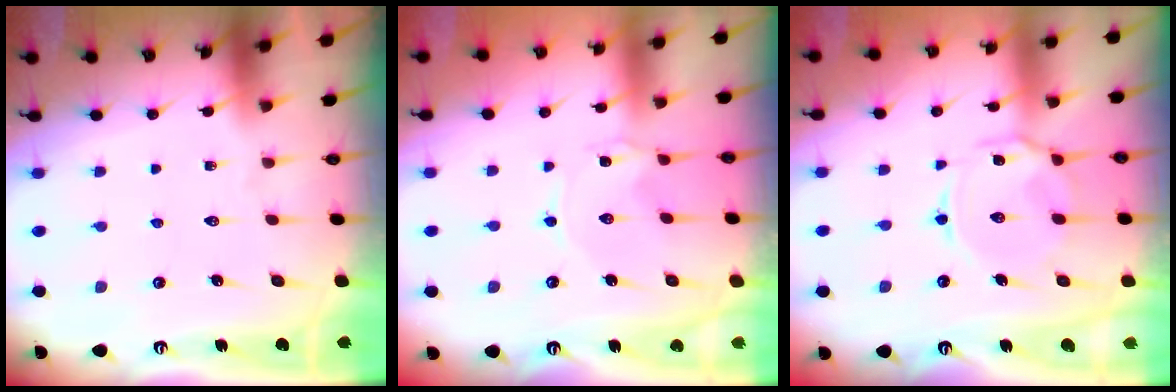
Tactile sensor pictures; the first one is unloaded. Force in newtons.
{"total": 0.8, "press": 0.8, "slide": 0.1}
{"total": 8.7, "press": 8.6, "slide": 0.7}